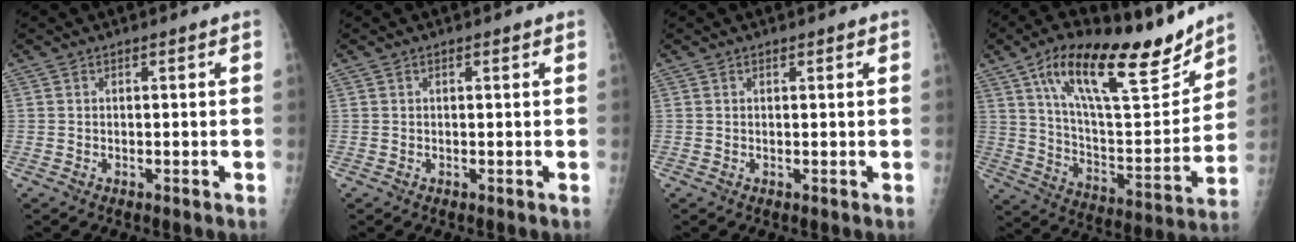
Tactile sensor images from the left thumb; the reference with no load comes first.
{"total": 0.5, "force": [0.3, 0.2, 0.4], "torque": [-0.008, 0.000, 0.003]}
{"total": 0.8, "force": [0.5, 0.3, 0.6], "torque": [-0.008, -0.001, 0.007]}
{"total": 24.3, "force": [16.3, 7.7, 16.3], "torque": [-0.224, -0.061, 0.277]}